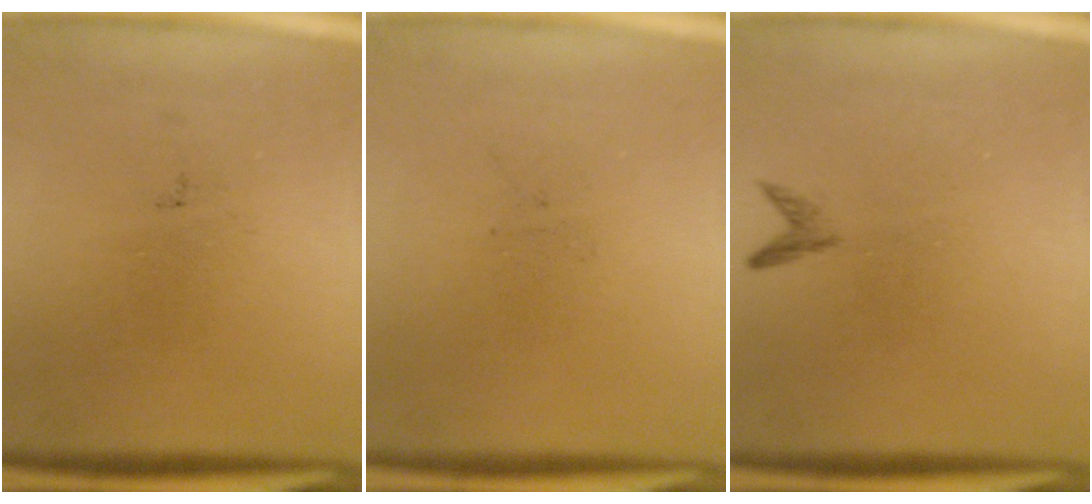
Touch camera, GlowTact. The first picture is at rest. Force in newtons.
{"total": 0.0}
{"total": 0.8}